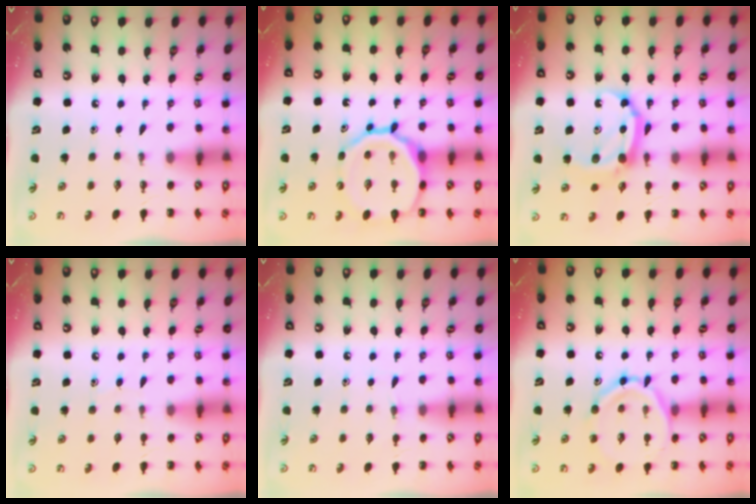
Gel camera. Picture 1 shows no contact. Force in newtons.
{"total": 17.3, "press": 17.1, "slide": 2.8}
{"total": 11.3, "press": 11.3, "slide": 0.7}
{"total": 2.5, "press": 2.3, "slide": 1.0}
{"total": 3.5, "press": 3.3, "slide": 1.1}
{"total": 13.9, "press": 13.8, "slide": 1.2}